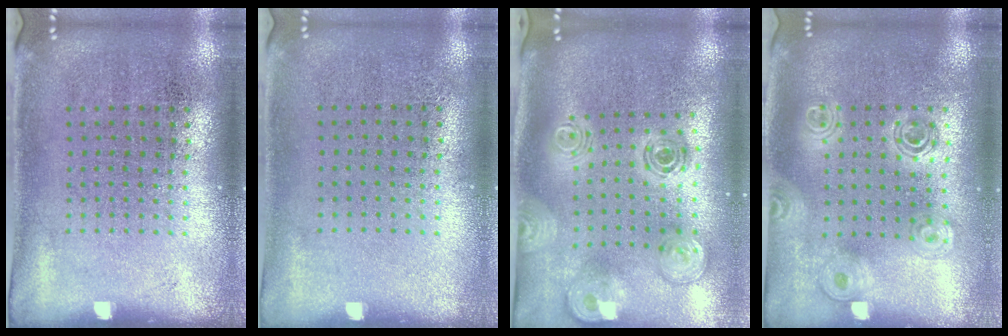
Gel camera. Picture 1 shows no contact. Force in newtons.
{"total": 0.0}
{"total": 2.0, "press": 1.7, "slide": 1.0}
{"total": 1.6, "press": 1.4, "slide": 0.8}